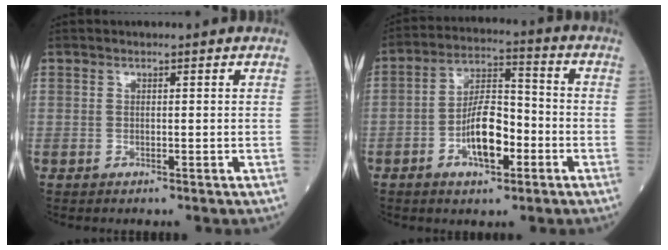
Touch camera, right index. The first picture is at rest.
{"total": 9.3, "force": [-3.4, 3.6, 7.9], "torque": [-0.155, 0.013, -0.061]}